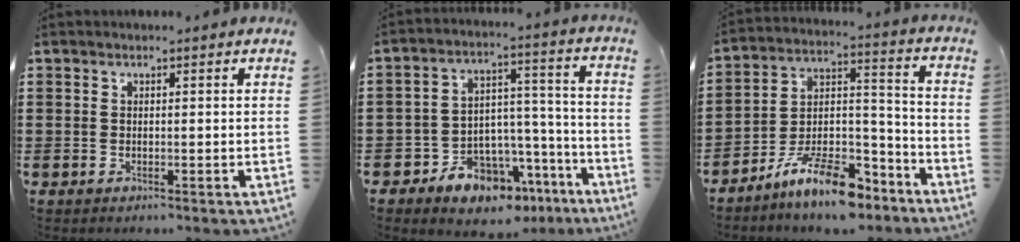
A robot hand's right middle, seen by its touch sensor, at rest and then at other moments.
{"total": 8.7, "force": [-7.3, 4.3, 1.8], "torque": [-0.029, 0.033, -0.134]}
{"total": 11.7, "force": [-9.7, 2.8, 6.0], "torque": [-0.102, 0.034, -0.185]}